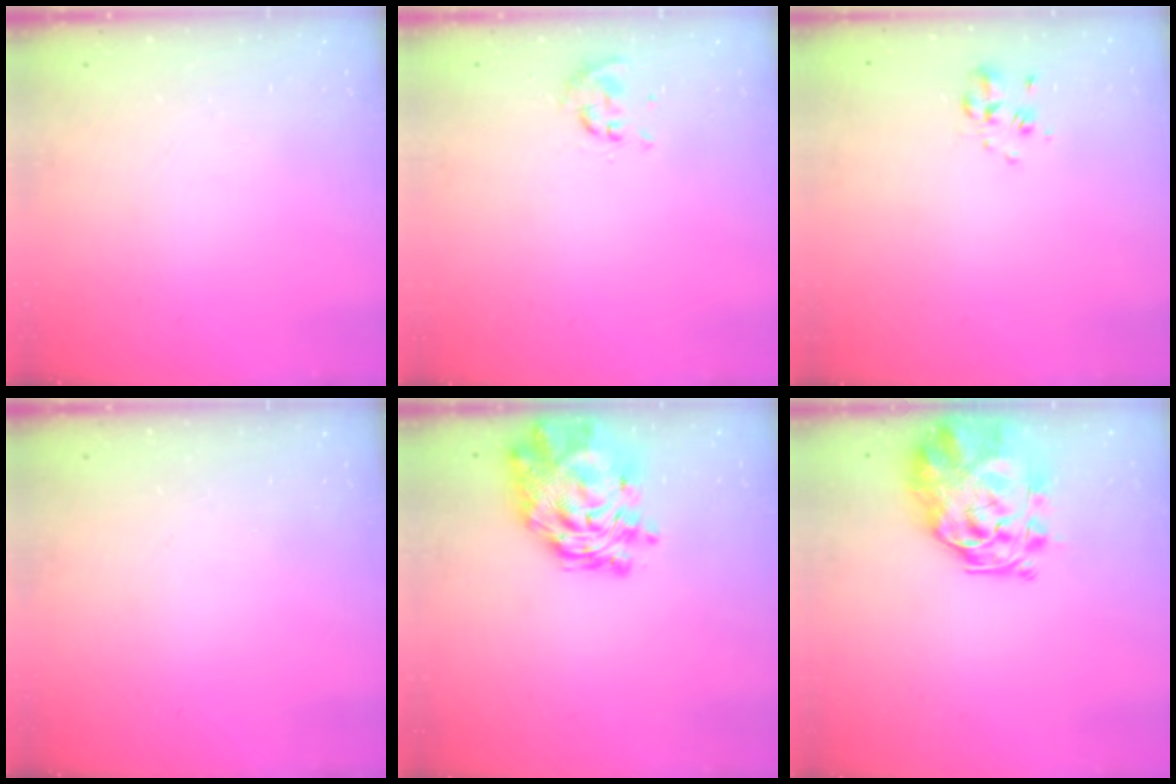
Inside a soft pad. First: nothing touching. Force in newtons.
{"total": 0.6, "press": 0.5, "slide": 0.1}
{"total": 2.0, "press": 1.9, "slide": 0.7}
{"total": 0.0}
{"total": 13.1, "press": 12.3, "slide": 4.4}
{"total": 3.6, "press": 3.2, "slide": 1.6}